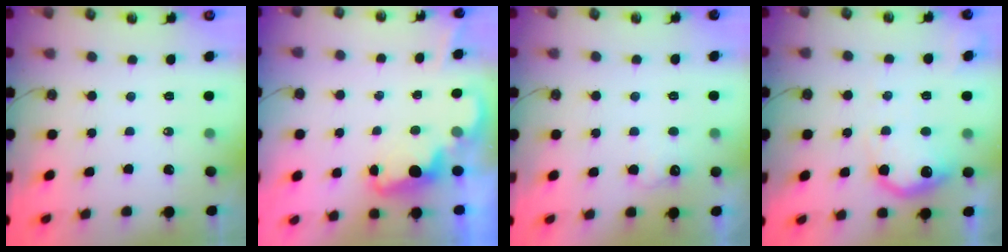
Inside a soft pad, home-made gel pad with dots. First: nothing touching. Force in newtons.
{"total": 1.9, "press": 1.9, "slide": 0.6}
{"total": 6.7, "press": 6.6, "slide": 1.3}
{"total": 14.8, "press": 14.7, "slide": 0.7}